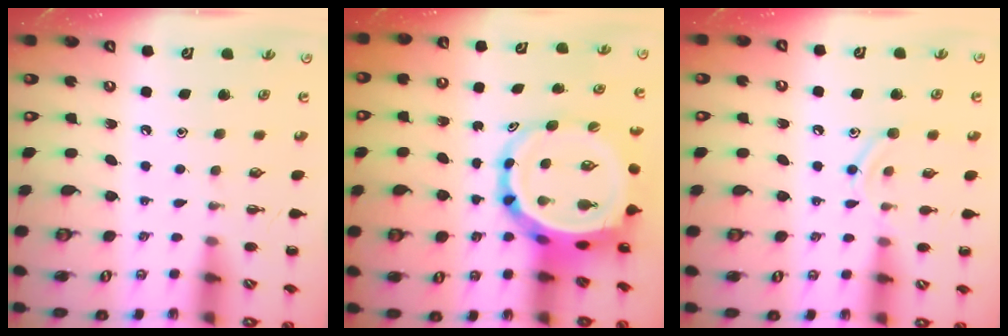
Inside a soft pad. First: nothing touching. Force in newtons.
{"total": 10.4, "press": 9.9, "slide": 3.2}
{"total": 9.7, "press": 9.5, "slide": 1.7}